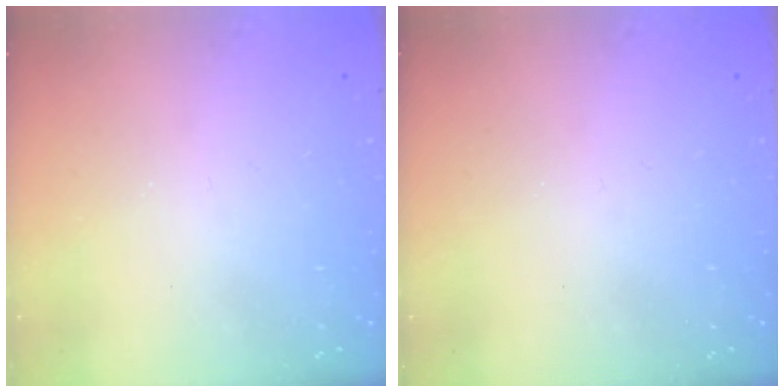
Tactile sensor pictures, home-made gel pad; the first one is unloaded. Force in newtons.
{"total": 0.0}